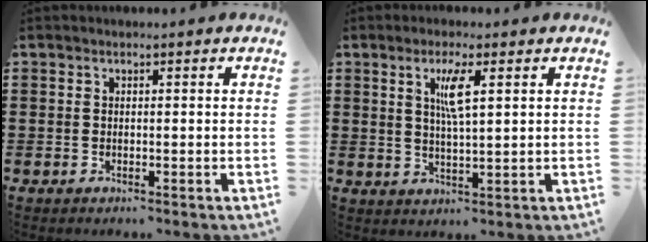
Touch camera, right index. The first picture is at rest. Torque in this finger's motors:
{"motor_torque": [0.13, -0.09, 0.26, 0.12]}